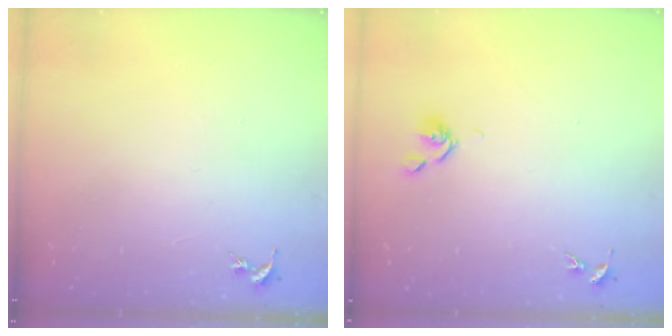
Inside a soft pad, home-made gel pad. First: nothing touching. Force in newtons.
{"total": 6.0, "press": 5.9, "slide": 0.8}